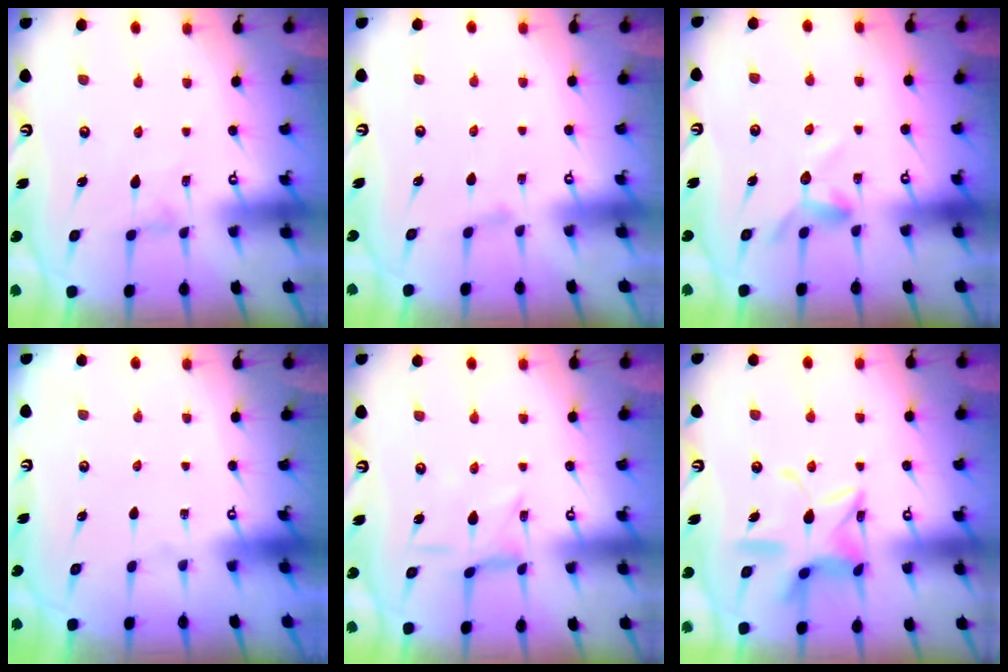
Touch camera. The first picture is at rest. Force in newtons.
{"total": 1.2, "press": 1.1, "slide": 0.3}
{"total": 5.2, "press": 5.2, "slide": 0.6}
{"total": 0.0}
{"total": 2.6, "press": 2.5, "slide": 0.5}
{"total": 13.3, "press": 13.3, "slide": 1.0}